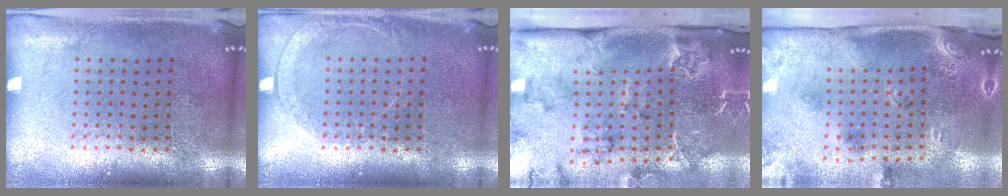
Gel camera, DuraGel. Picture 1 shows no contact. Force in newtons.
{"total": 1.3, "press": 1.3, "slide": 0.2}
{"total": 2.6, "press": 2.4, "slide": 1.1}
{"total": 3.0, "press": 1.9, "slide": 2.3}